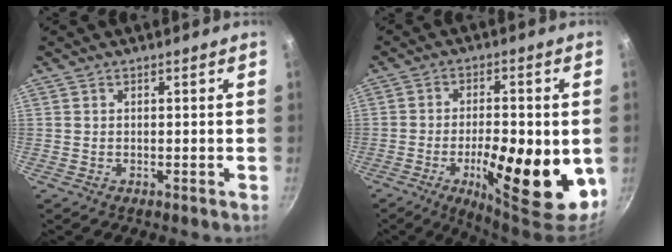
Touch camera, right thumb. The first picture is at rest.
{"total": 17.8, "force": [-4.3, 6.0, 16.1], "torque": [-0.228, 0.009, -0.060]}